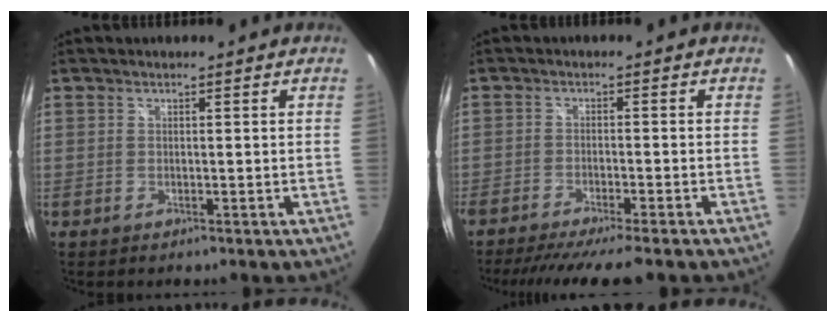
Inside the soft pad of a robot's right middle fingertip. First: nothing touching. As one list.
[{"total": 9.3, "force": [-8.1, 0.0, 4.6], "torque": [-0.096, -0.024, -0.124]}]